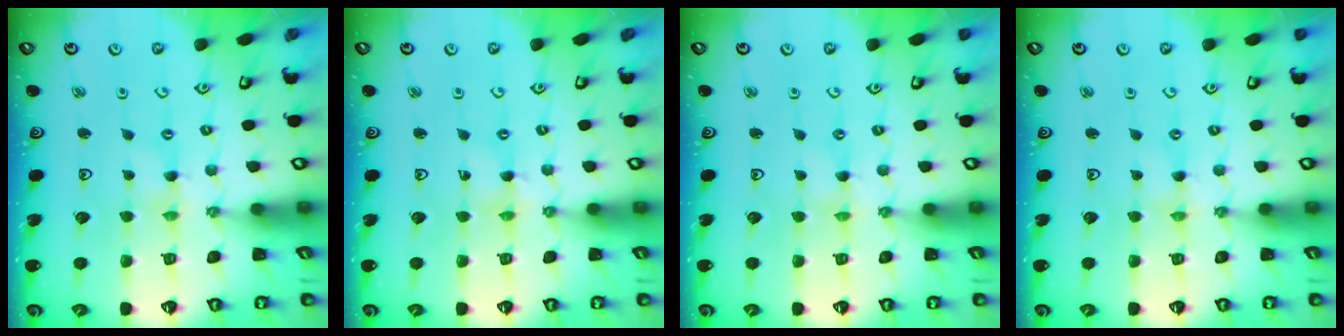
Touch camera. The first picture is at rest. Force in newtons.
{"total": 0.7, "press": 0.7, "slide": 0.2}
{"total": 0.0}
{"total": 0.0}